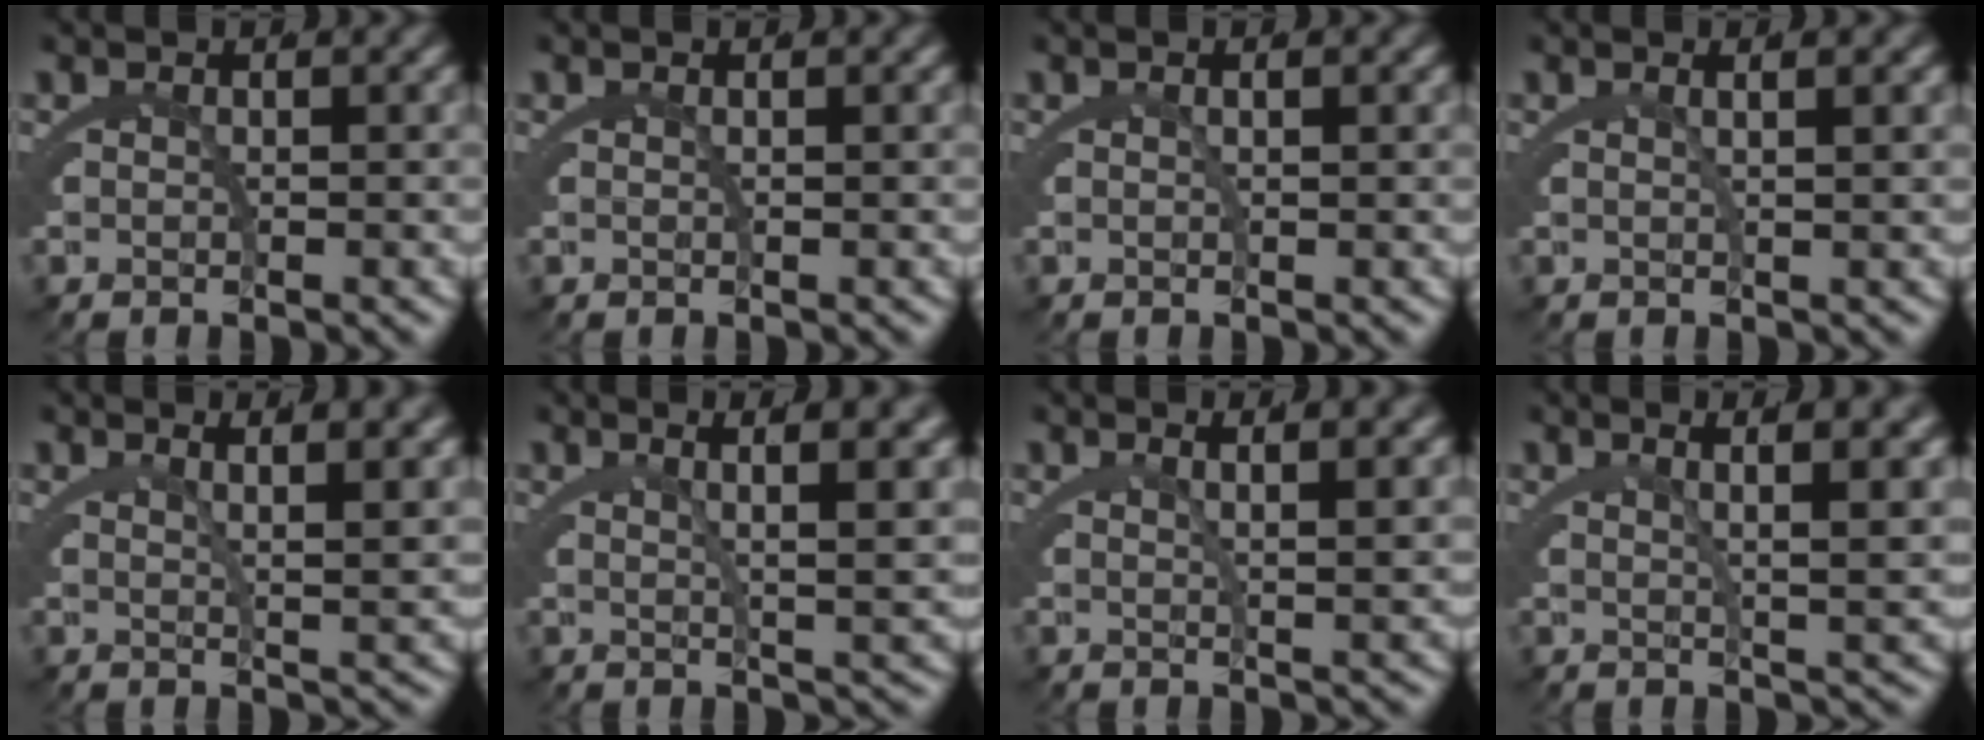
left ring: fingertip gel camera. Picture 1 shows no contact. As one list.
[{"total": 0.7, "force": [0.2, -0.5, 0.4], "torque": [-0.008, 0.001, 0.006]}, {"total": 0.7, "force": [0.2, -0.4, 0.6], "torque": [-0.010, 0.002, 0.005]}, {"total": 1.5, "force": [0.7, -0.8, 1.1], "torque": [-0.012, 0.004, 0.014]}, {"total": 3.5, "force": [2.3, -0.7, 2.5], "torque": [-0.029, 0.001, 0.038]}, {"total": 5.2, "force": [3.0, -0.3, 4.2], "torque": [-0.043, 0.009, 0.047]}, {"total": 2.7, "force": [1.8, -0.9, 1.8], "torque": [-0.022, 0.002, 0.030]}, {"total": 4.7, "force": [2.7, -0.4, 3.8], "torque": [-0.039, 0.008, 0.042]}]